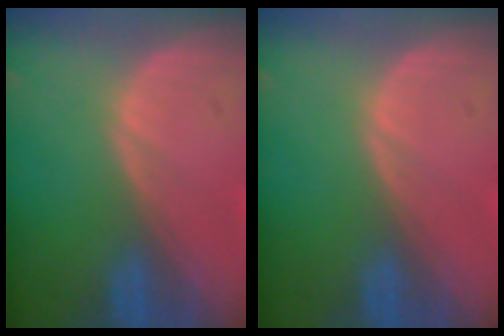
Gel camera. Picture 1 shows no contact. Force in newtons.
{"total": 0.0}